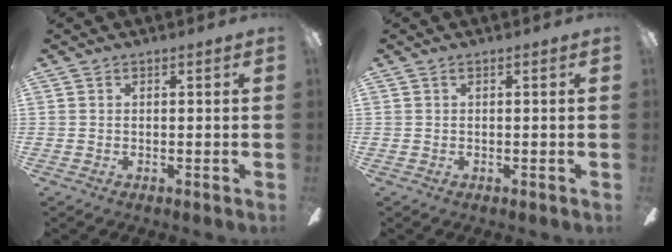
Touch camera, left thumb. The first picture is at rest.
{"total": 0.0}